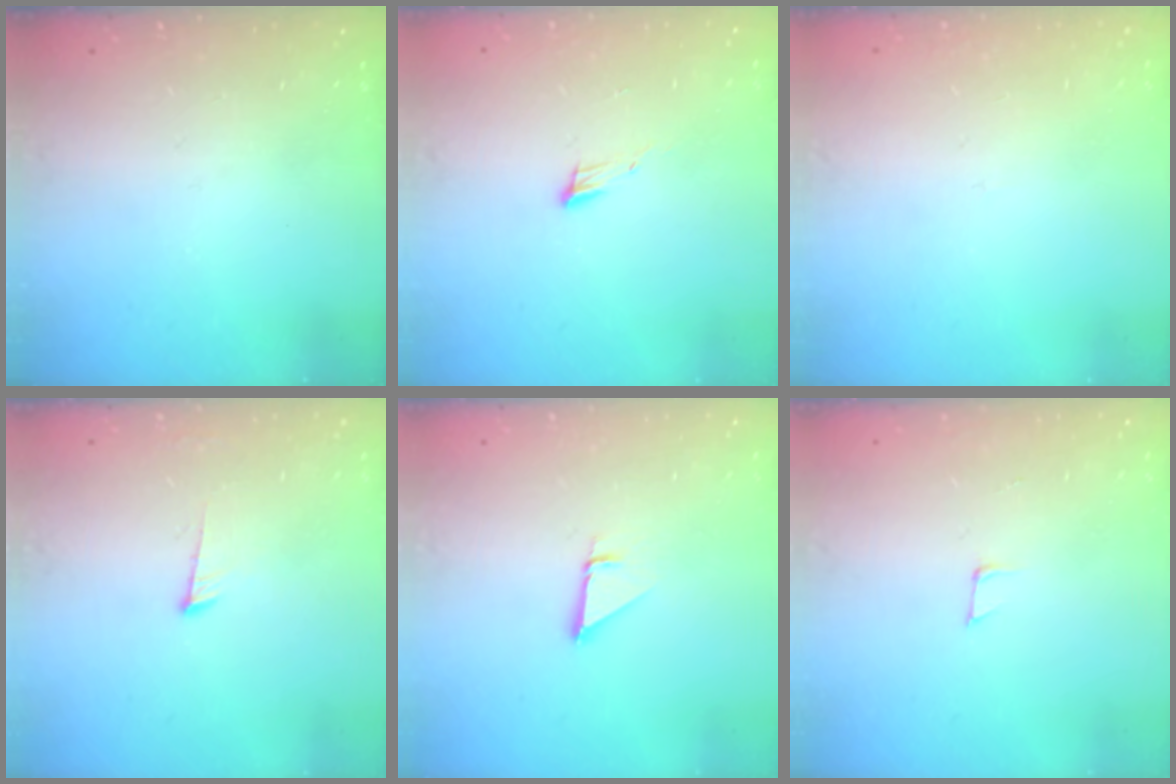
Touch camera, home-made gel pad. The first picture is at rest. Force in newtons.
{"total": 4.8, "press": 4.8, "slide": 0.6}
{"total": 2.7, "press": 2.7, "slide": 0.3}
{"total": 6.1, "press": 6.1, "slide": 0.6}
{"total": 1.0, "press": 1.0, "slide": 0.1}
{"total": 4.4, "press": 4.4, "slide": 0.3}